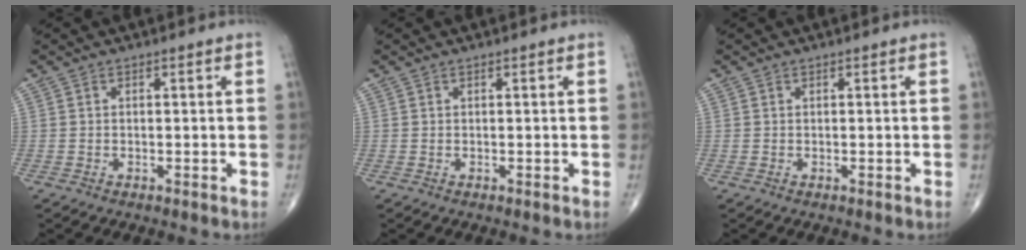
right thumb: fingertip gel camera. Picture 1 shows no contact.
{"total": 0.0}
{"total": 0.0}